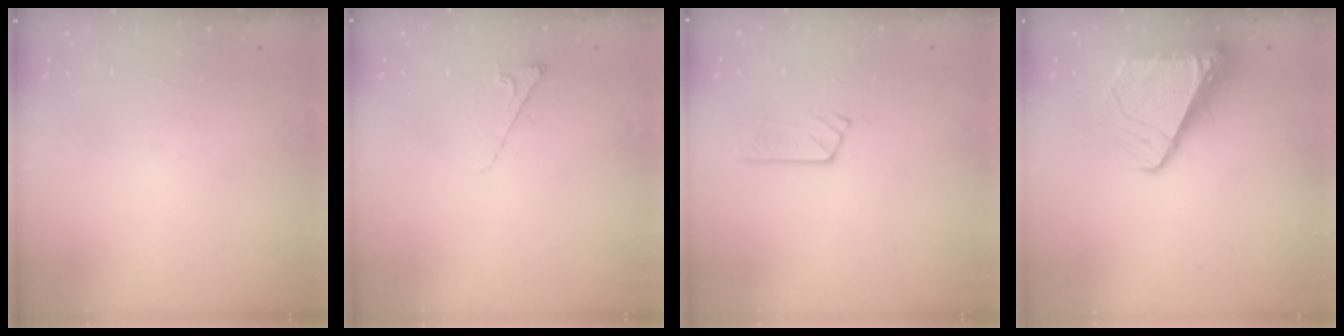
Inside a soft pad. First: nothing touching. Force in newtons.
{"total": 3.3, "press": 3.2, "slide": 0.6}
{"total": 4.8, "press": 4.8, "slide": 0.1}
{"total": 10.7, "press": 10.6, "slide": 1.2}